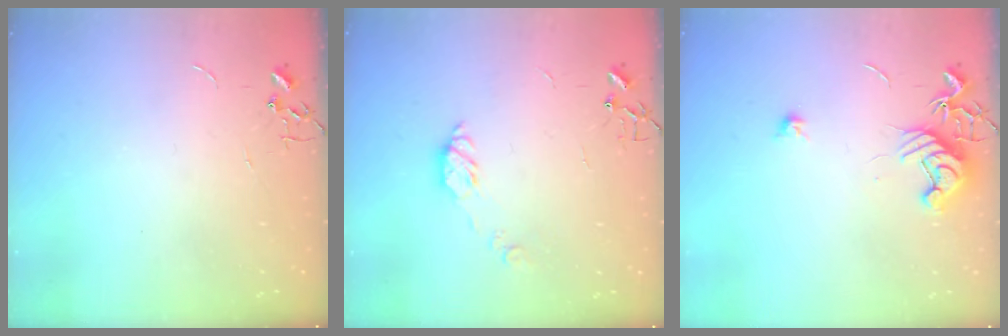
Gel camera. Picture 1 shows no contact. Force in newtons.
{"total": 7.0, "press": 7.0, "slide": 0.2}
{"total": 10.1, "press": 10.1, "slide": 0.7}